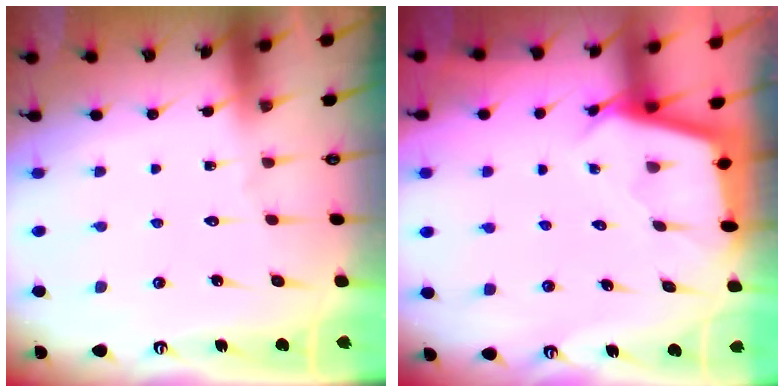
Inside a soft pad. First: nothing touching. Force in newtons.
{"total": 2.5, "press": 2.5, "slide": 0.1}